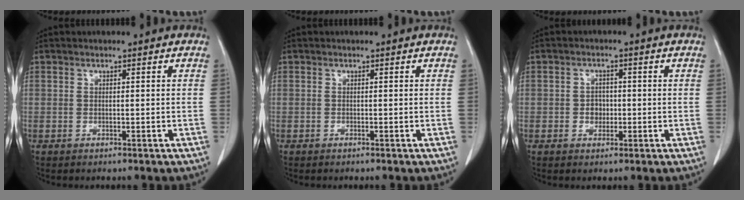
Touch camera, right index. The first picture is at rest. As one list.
[{"total": 0.0}, {"total": 2.4, "force": [-0.5, 2.0, 1.1], "torque": [-0.011, 0.006, -0.005]}]